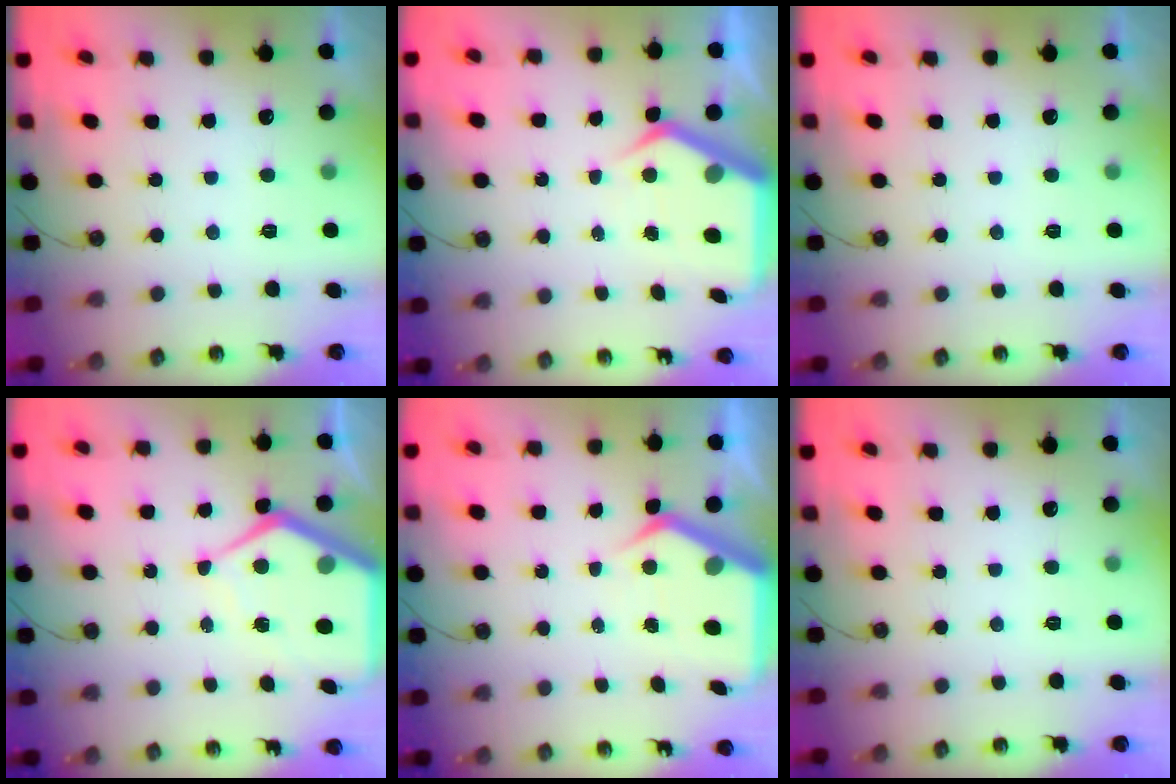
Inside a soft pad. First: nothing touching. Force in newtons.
{"total": 7.1, "press": 7.1, "slide": 0.4}
{"total": 0.0}
{"total": 10.8, "press": 10.8, "slide": 0.9}
{"total": 7.1, "press": 7.1, "slide": 0.4}
{"total": 0.0}